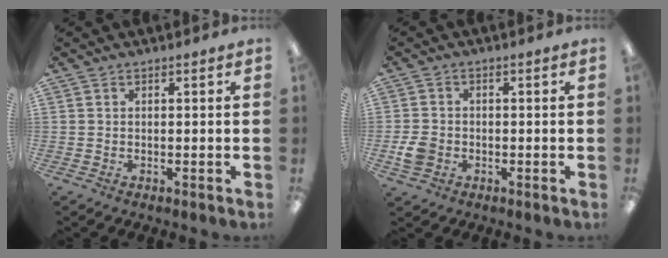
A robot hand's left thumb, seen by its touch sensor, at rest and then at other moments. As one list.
[{"total": 4.4, "force": [-1.3, 3.5, 2.2], "torque": [-0.040, 0.002, -0.027]}]